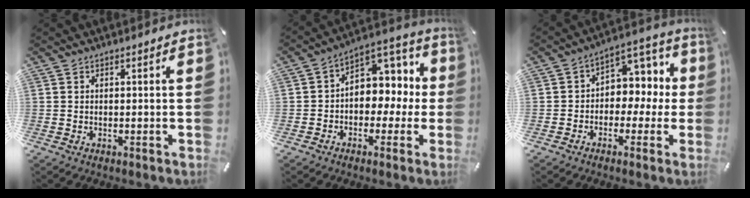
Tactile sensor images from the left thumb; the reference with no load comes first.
{"total": 8.5, "force": [0.8, 7.4, 4.1], "torque": [-0.054, -0.012, 0.016]}
{"total": 8.0, "force": [-0.1, 6.9, 3.9], "torque": [-0.046, 0.000, -0.004]}